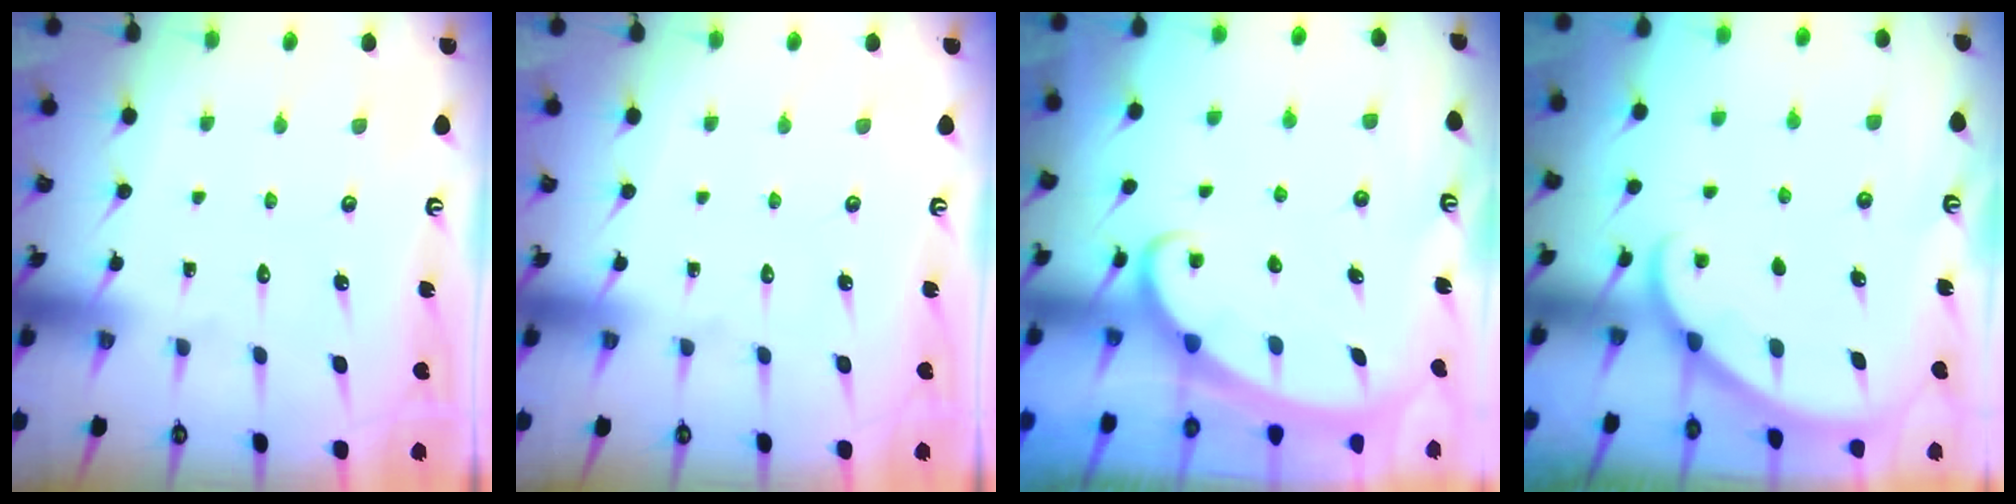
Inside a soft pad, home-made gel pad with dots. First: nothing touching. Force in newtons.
{"total": 0.0}
{"total": 2.4, "press": 2.4, "slide": 0.3}
{"total": 2.1, "press": 2.1, "slide": 0.2}